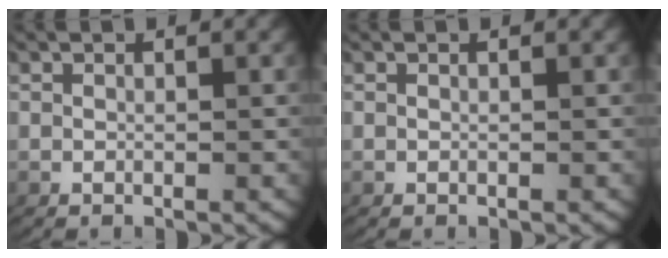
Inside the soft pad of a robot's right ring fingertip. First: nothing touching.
{"total": 0.0}